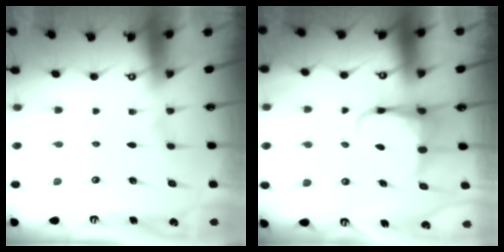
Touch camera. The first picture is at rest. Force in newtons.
{"total": 5.3, "press": 5.3, "slide": 0.8}